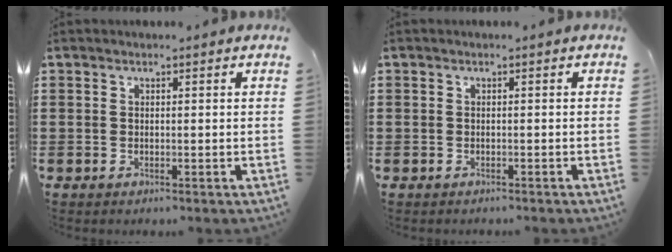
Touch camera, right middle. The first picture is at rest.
{"total": 0.6, "force": [-0.4, 0.4, -0.1], "torque": [0.002, 0.004, -0.011]}